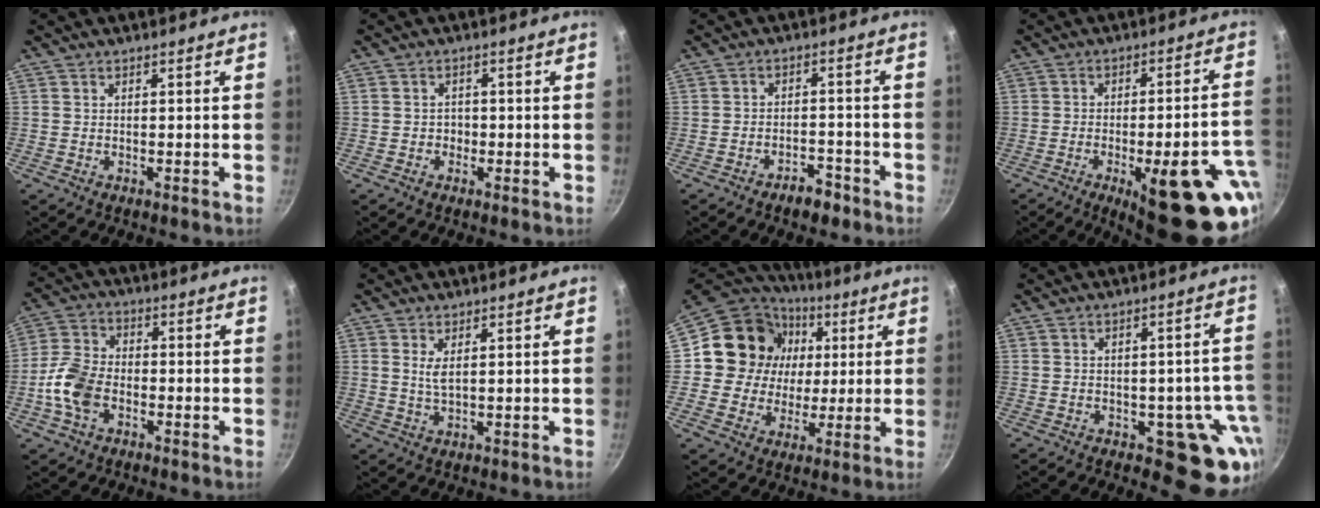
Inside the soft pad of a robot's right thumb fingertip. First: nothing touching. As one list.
[{"total": 1.9, "force": [-0.5, 1.7, 0.7], "torque": [0.000, 0.002, -0.009]}, {"total": 4.5, "force": [-3.3, 2.2, 2.2], "torque": [-0.018, 0.033, -0.043]}, {"total": 24.3, "force": [-9.5, 8.2, 20.8], "torque": [-0.206, 0.022, -0.119]}, {"total": 9.2, "force": [-2.9, 6.0, 6.4], "torque": [-0.120, 0.027, -0.067]}, {"total": 2.7, "force": [1.0, 0.9, 2.3], "torque": [-0.047, -0.010, 0.022]}, {"total": 16.8, "force": [3.0, 15.3, 6.1], "torque": [-0.088, 0.011, 0.042]}, {"total": 11.0, "force": [-3.7, 6.4, 8.1], "torque": [-0.024, 0.016, -0.041]}]